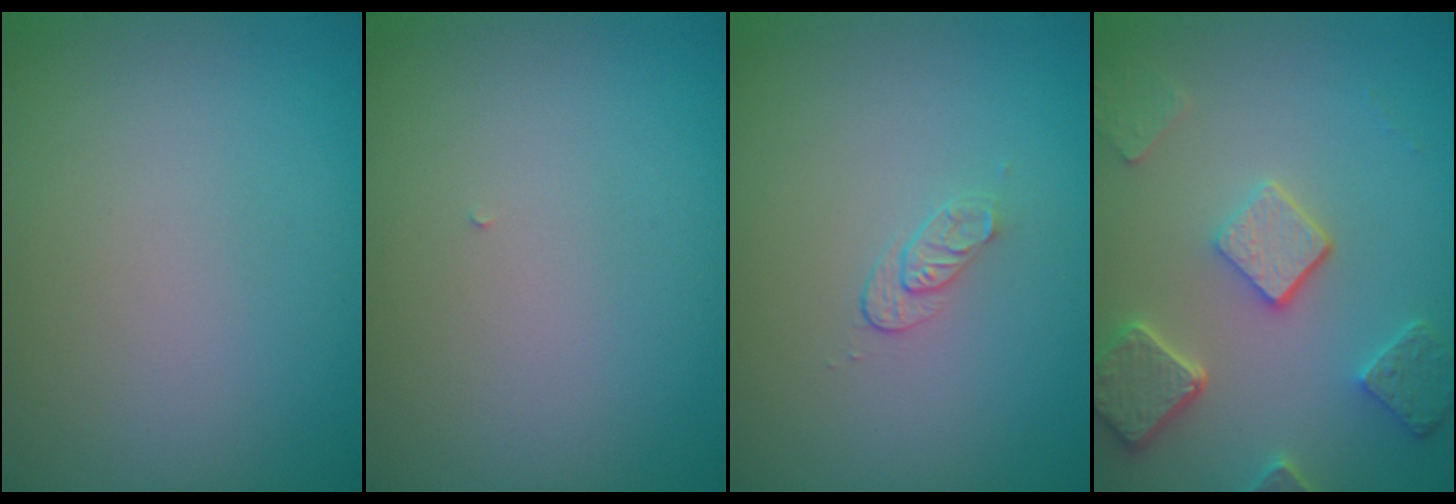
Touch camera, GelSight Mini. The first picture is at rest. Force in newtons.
{"total": 0.0}
{"total": 1.2, "press": 0.6, "slide": 1.0}
{"total": 5.3, "press": 4.1, "slide": 3.4}